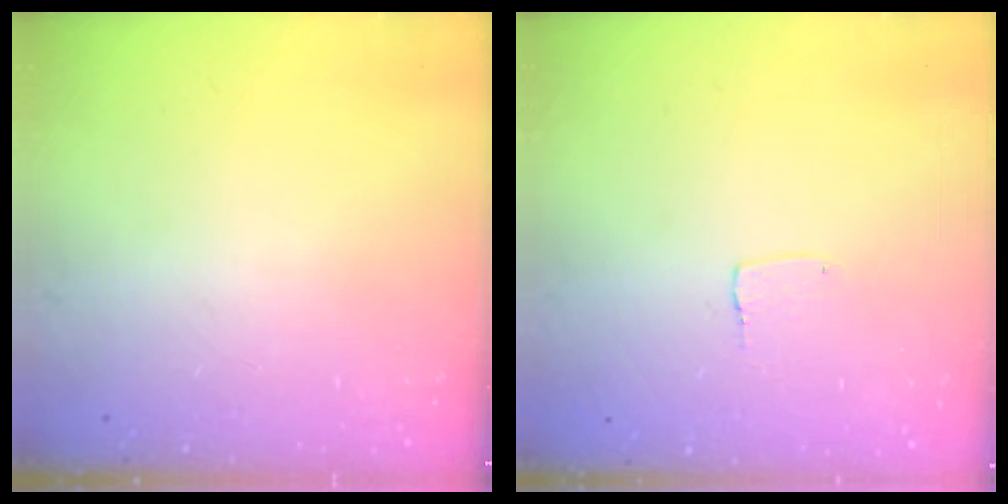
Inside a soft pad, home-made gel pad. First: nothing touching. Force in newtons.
{"total": 3.8, "press": 3.8, "slide": 0.1}